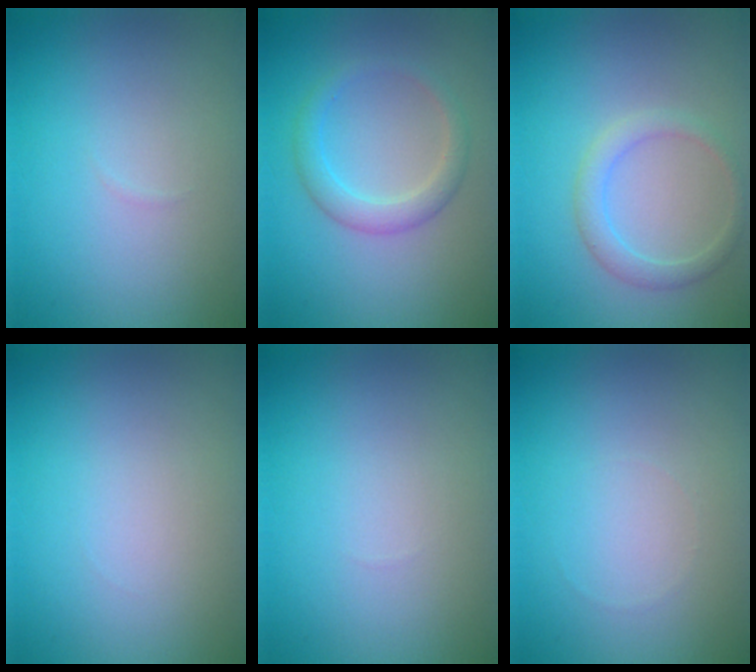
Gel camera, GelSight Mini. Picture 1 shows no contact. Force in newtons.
{"total": 2.4, "press": 2.4, "slide": 0.1}
{"total": 2.1, "press": 2.1, "slide": 0.1}
{"total": 0.0}
{"total": 0.0}
{"total": 0.0}